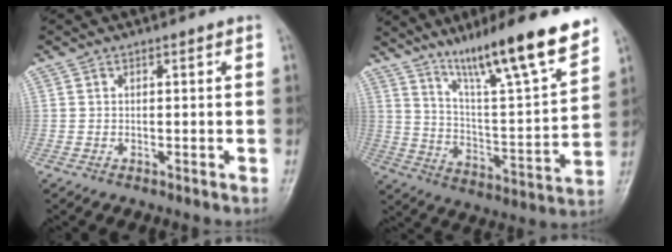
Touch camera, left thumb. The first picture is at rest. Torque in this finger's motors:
{"motor_torque": [1.00, 0.82, 1.43, -1.34, 0.12]}